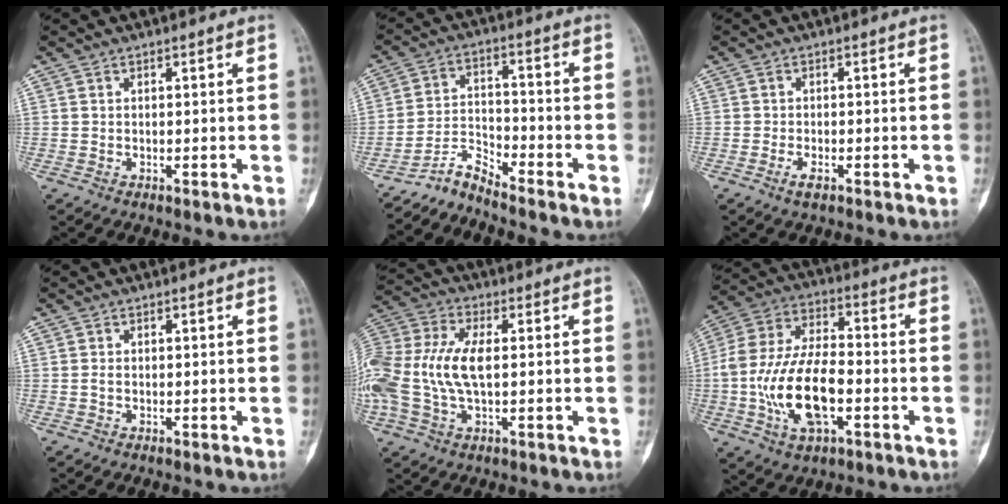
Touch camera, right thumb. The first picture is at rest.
{"total": 5.1, "force": [-5.1, 0.1, 0.4], "torque": [-0.008, 0.048, -0.101]}
{"total": 2.1, "force": [-1.1, 0.8, 1.5], "torque": [-0.030, 0.001, -0.022]}
{"total": 0.5, "force": [-0.1, 0.4, 0.4], "torque": [-0.007, 0.001, -0.003]}
{"total": 16.4, "force": [0.0, 8.3, 14.1], "torque": [-0.344, 0.020, -0.003]}
{"total": 17.8, "force": [-4.0, 9.0, 14.8], "torque": [-0.297, 0.029, -0.073]}